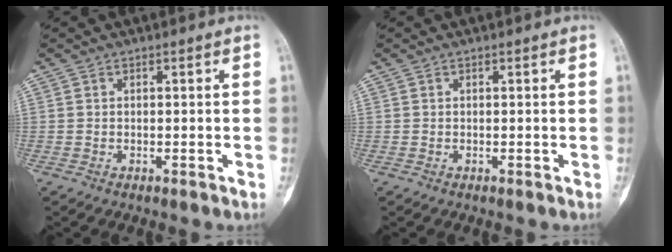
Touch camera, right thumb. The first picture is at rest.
{"total": 0.0}